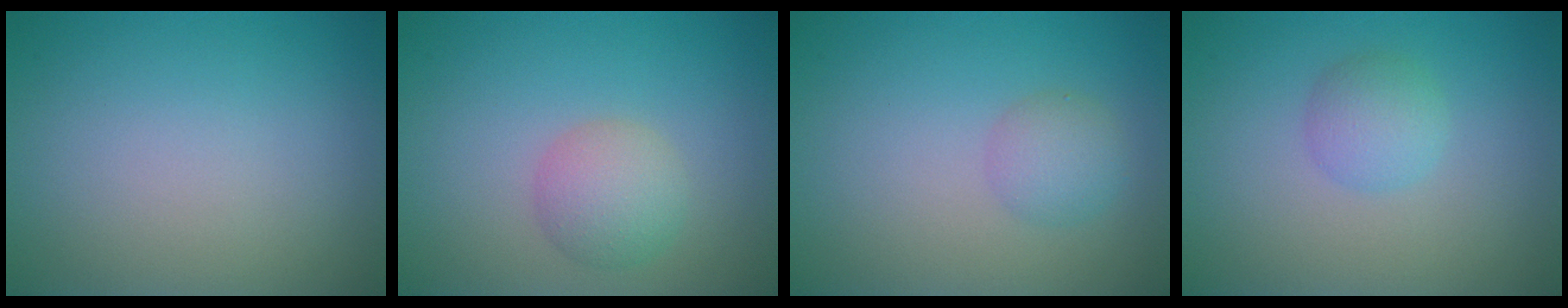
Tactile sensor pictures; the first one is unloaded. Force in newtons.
{"total": 2.9, "press": 2.9, "slide": 0.1}
{"total": 2.0, "press": 2.0, "slide": 0.1}
{"total": 2.1, "press": 2.1, "slide": 0.1}